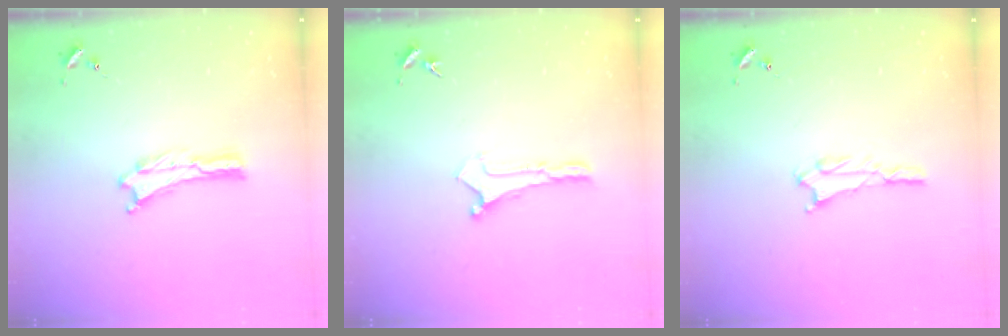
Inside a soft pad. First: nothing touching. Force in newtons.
{"total": 0.0}
{"total": 1.8, "press": 1.8, "slide": 0.2}